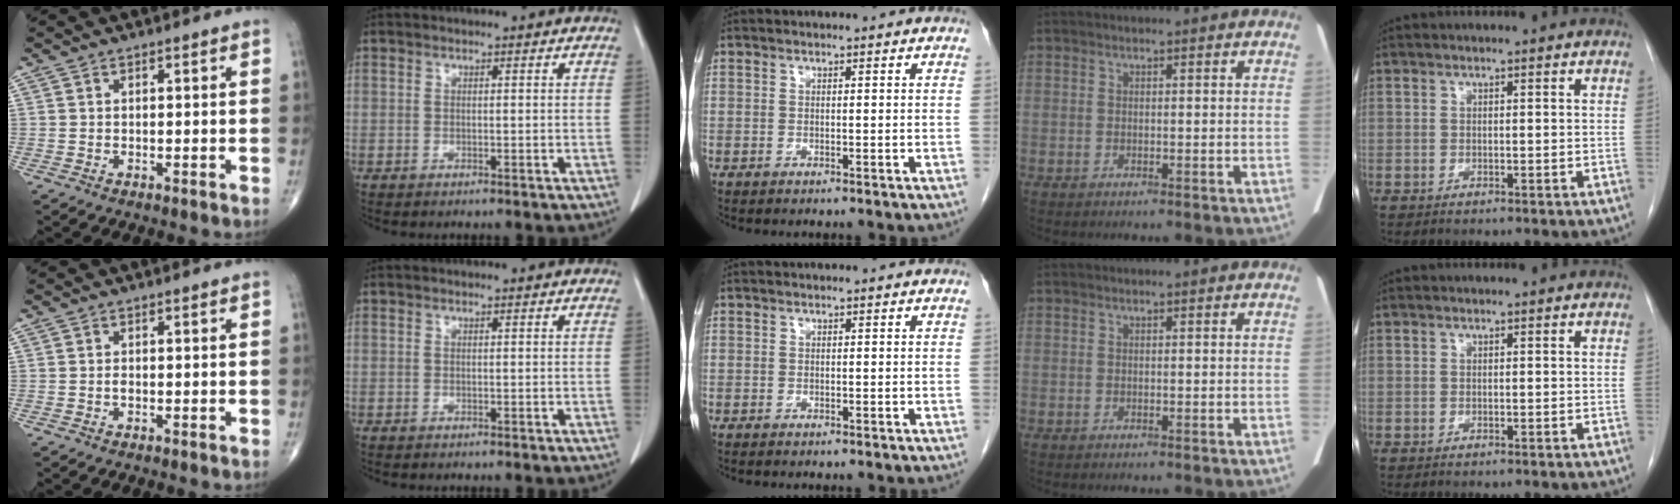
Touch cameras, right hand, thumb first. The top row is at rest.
{"thumb": {"total": 0.7, "force": [-0.2, 0.4, 0.5], "torque": [-0.010, 0.000, -0.005]}}